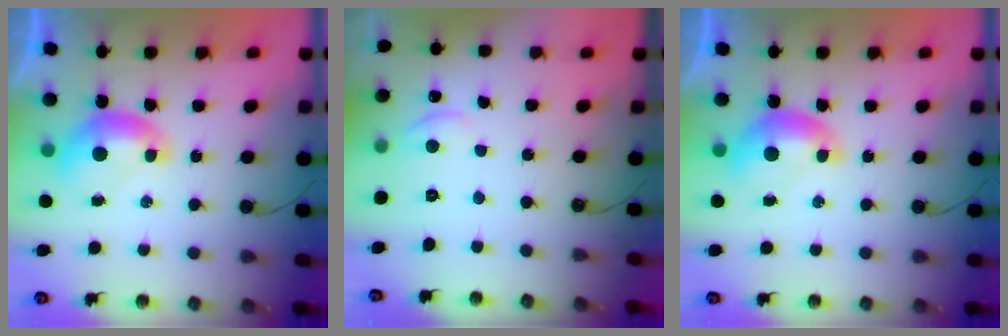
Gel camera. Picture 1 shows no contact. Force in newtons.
{"total": 1.2, "press": 1.1, "slide": 0.5}
{"total": 0.0}